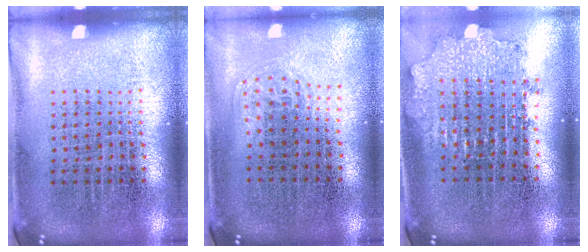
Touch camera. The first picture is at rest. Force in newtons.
{"total": 1.0, "press": 0.7, "slide": 0.7}
{"total": 1.9, "press": 1.5, "slide": 1.2}